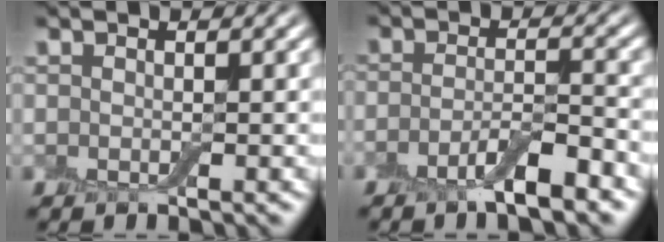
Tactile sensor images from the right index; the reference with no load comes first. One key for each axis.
{"total": 4.0, "fx": -2.5, "fy": 0.9, "fz": 3.0, "tx": -0.054, "ty": 0.003, "tz": -0.052}